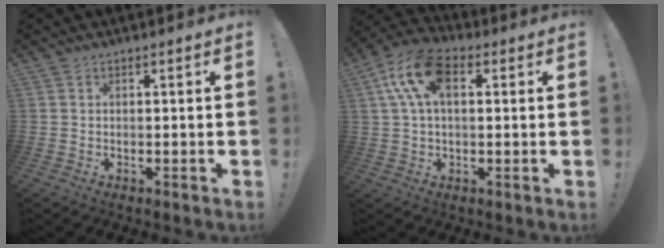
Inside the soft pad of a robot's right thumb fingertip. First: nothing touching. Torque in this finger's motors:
{"motor_torque": [0.32, 0.32, 0.14, 0.14, 0.11]}